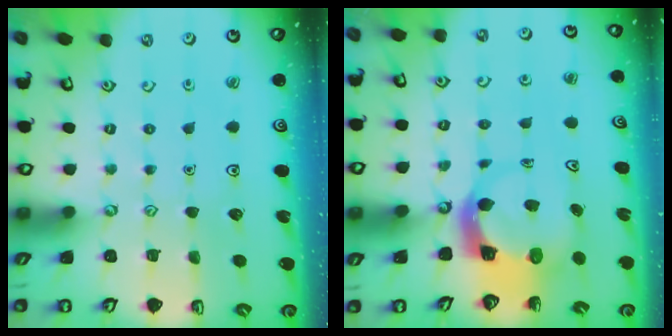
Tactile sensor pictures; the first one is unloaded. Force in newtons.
{"total": 5.2, "press": 5.1, "slide": 0.6}